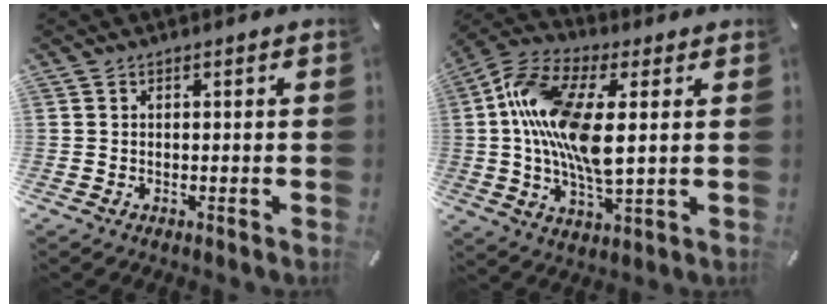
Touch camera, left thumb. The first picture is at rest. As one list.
[{"total": 16.6, "force": [2.3, 7.3, 14.7], "torque": [-0.318, -0.007, 0.038]}]